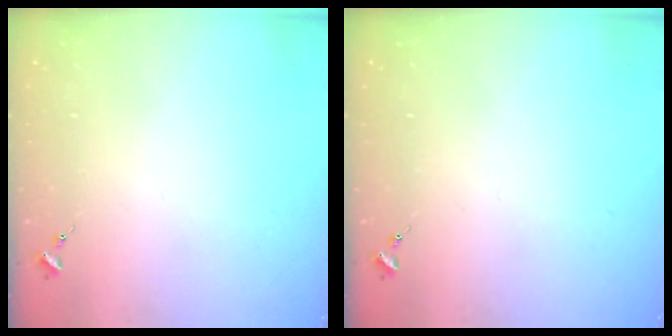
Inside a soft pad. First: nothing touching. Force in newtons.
{"total": 0.0}